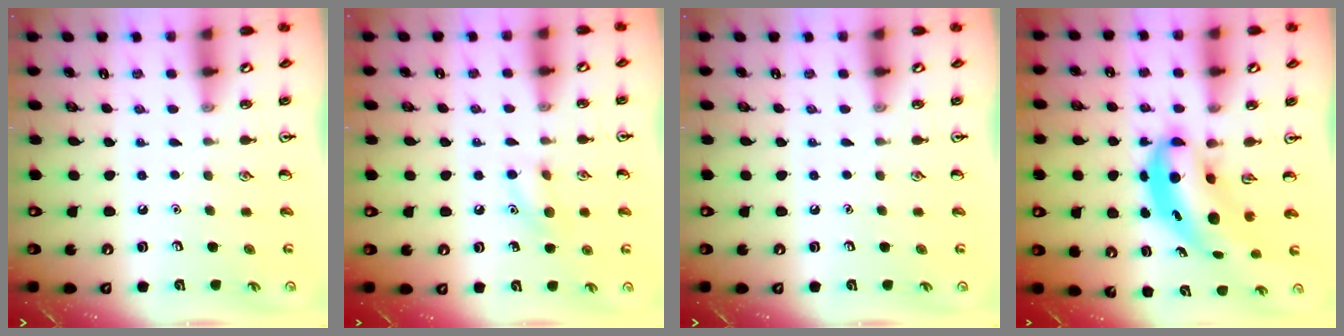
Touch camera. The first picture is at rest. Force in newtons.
{"total": 7.8, "press": 7.6, "slide": 1.8}
{"total": 0.0}
{"total": 7.5, "press": 7.2, "slide": 2.0}